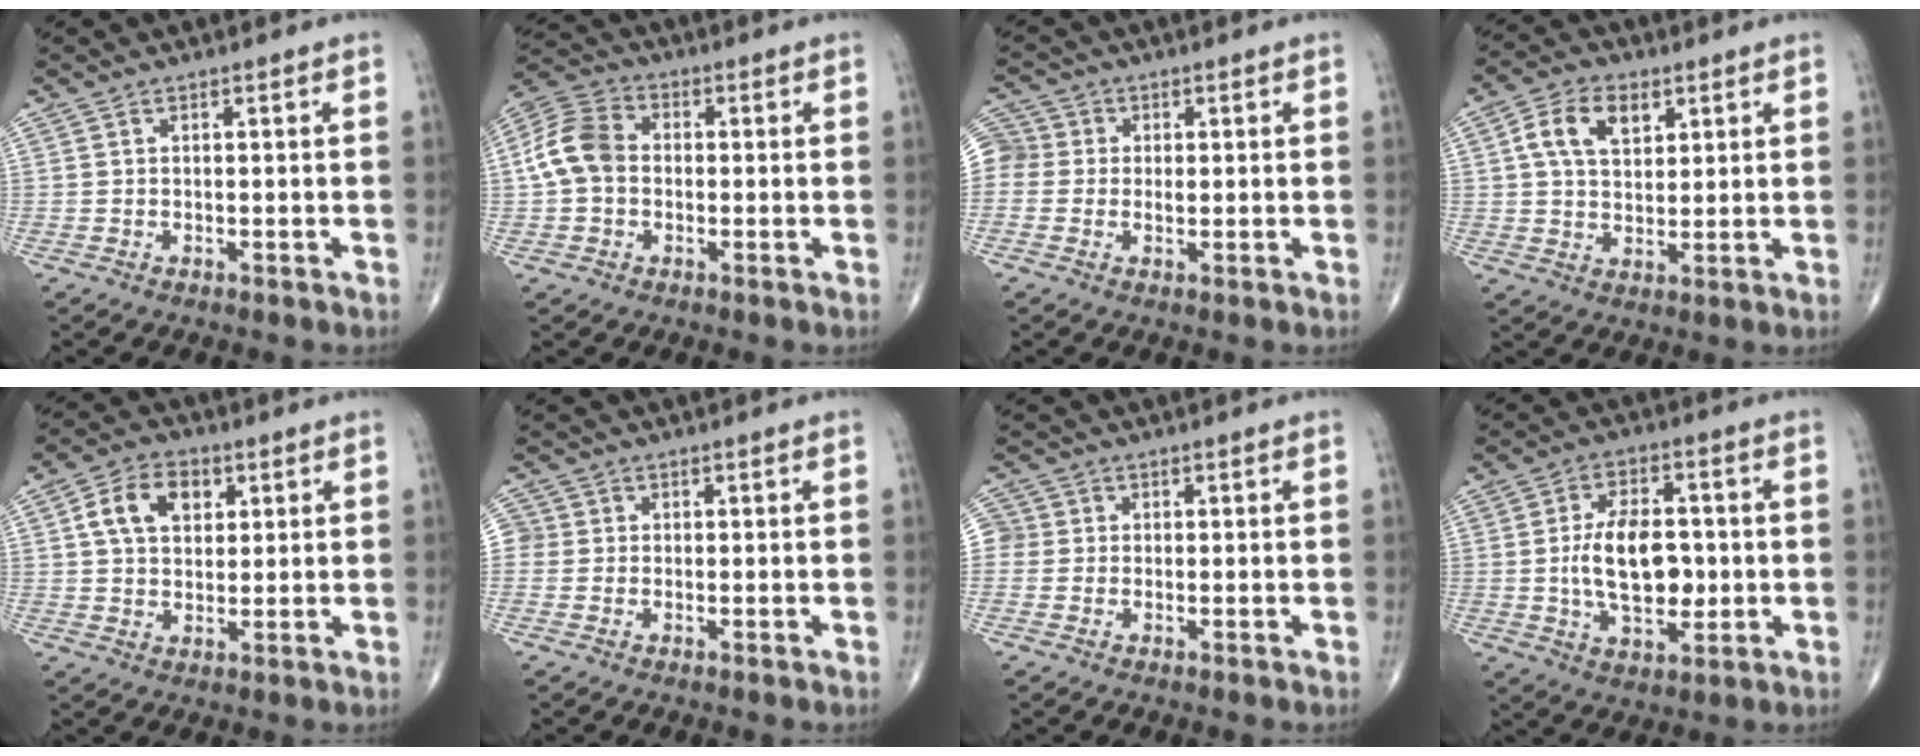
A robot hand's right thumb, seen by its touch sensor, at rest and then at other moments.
{"total": 9.4, "force": [-0.2, 7.2, 6.1], "torque": [-0.117, 0.029, -0.016]}
{"total": 6.2, "force": [0.4, 5.9, 2.0], "torque": [-0.026, 0.016, 0.000]}
{"total": 9.0, "force": [3.3, 5.7, 6.1], "torque": [-0.096, -0.002, 0.055]}
{"total": 9.5, "force": [3.0, 6.6, 6.2], "torque": [-0.090, 0.002, 0.047]}
{"total": 3.2, "force": [-0.1, 3.1, 0.7], "torque": [0.003, 0.011, -0.006]}
{"total": 3.6, "force": [-0.1, 3.5, 0.8], "torque": [0.001, 0.012, -0.006]}
{"total": 13.1, "force": [-0.4, 7.5, 10.8], "torque": [-0.161, 0.003, -0.004]}